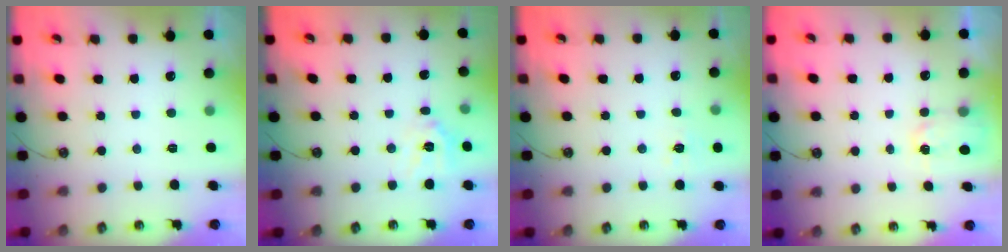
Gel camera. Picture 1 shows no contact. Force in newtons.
{"total": 10.1, "press": 10.0, "slide": 0.7}
{"total": 5.8, "press": 5.8, "slide": 0.5}
{"total": 2.9, "press": 2.9, "slide": 0.4}